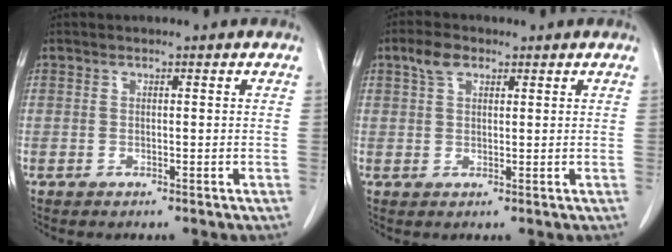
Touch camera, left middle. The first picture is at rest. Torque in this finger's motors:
{"motor_torque": [0.77, -0.52, -0.08, 0.00]}